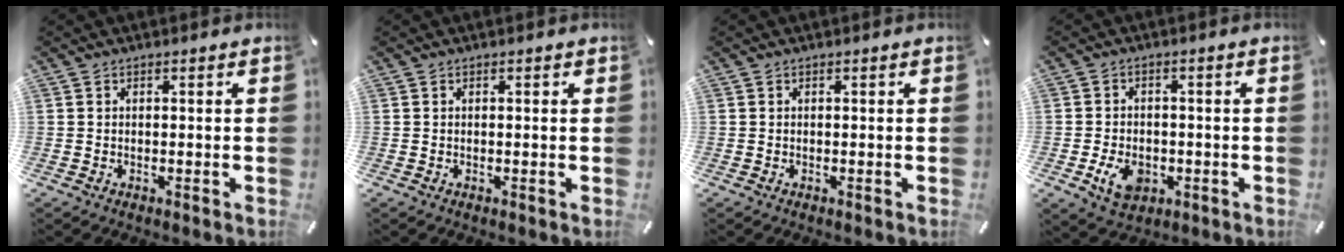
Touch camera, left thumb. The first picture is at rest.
{"total": 0.0}
{"total": 0.0}
{"total": 6.7, "force": [-2.1, 5.1, 3.9], "torque": [-0.081, 0.005, -0.038]}